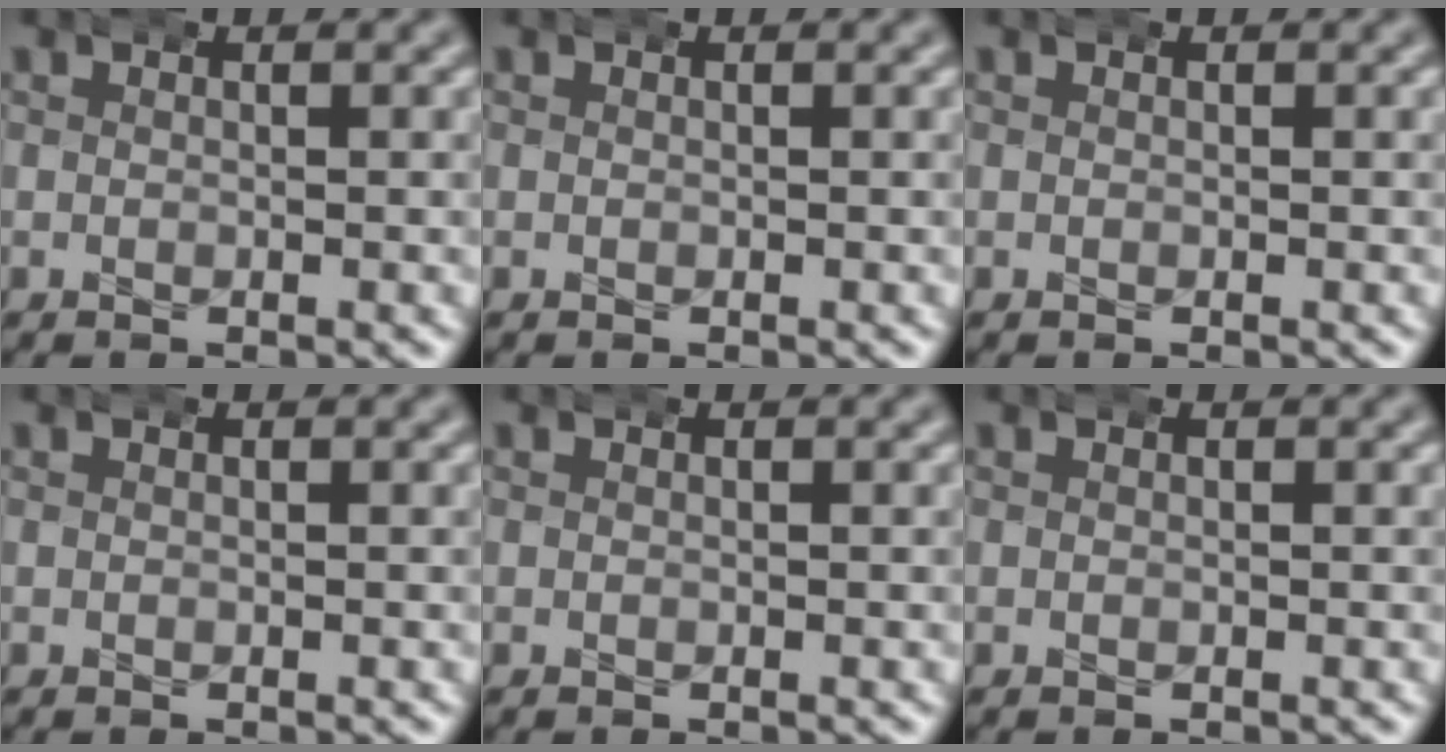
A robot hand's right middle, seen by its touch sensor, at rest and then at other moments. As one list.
[{"total": 0.0}, {"total": 0.0}, {"total": 0.0}, {"total": 0.0}, {"total": 0.0}]